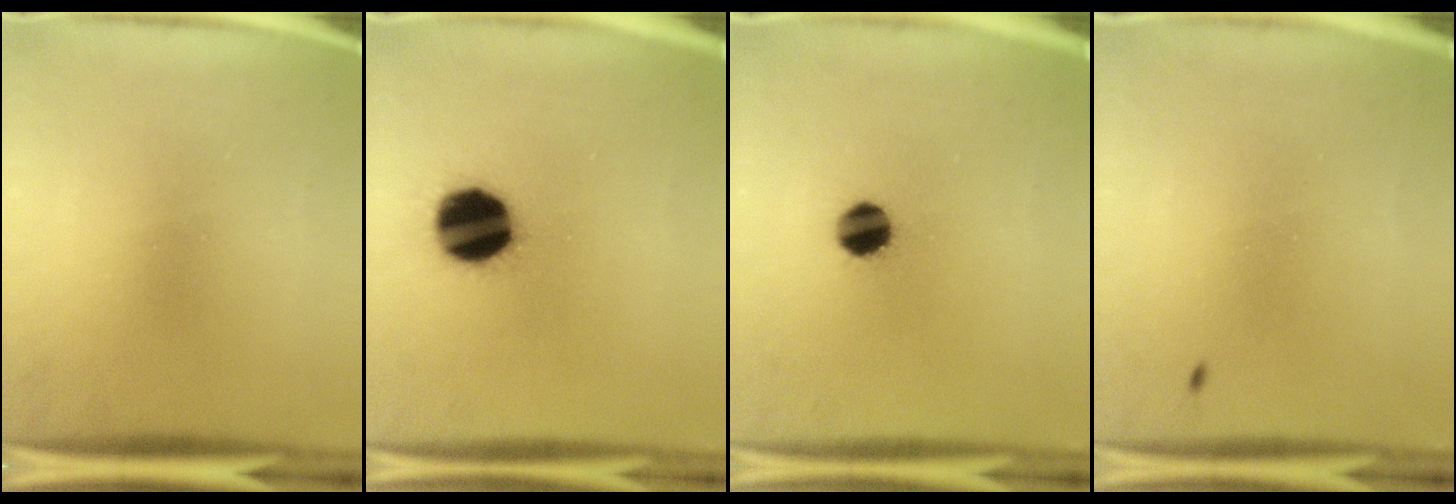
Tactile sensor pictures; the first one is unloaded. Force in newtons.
{"total": 17.1}
{"total": 6.9}
{"total": 0.8}